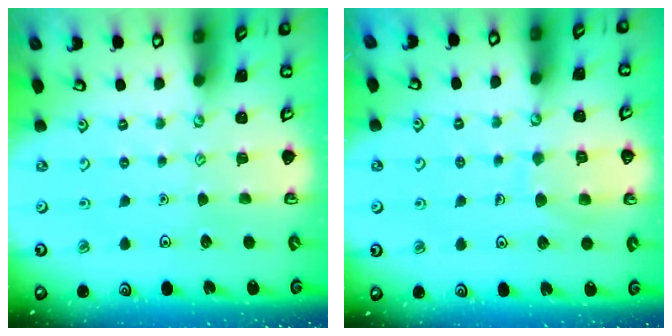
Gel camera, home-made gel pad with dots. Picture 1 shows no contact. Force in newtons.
{"total": 8.5, "press": 8.4, "slide": 0.7}